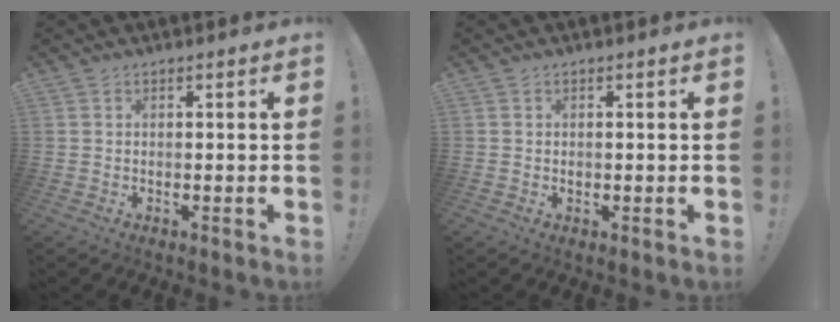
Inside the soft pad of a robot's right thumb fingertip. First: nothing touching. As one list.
[{"total": 0.6, "force": [-0.2, 0.6, 0.0], "torque": [0.000, 0.002, -0.004]}]